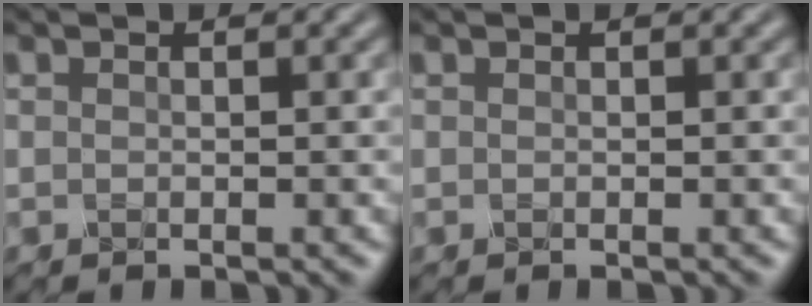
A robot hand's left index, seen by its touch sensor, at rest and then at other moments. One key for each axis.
{"total": 0.0}